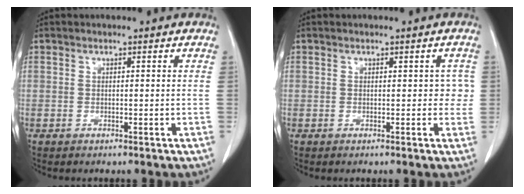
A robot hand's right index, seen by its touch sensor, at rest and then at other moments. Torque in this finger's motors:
{"motor_torque": [0.19, -0.16, 0.12, 0.01]}